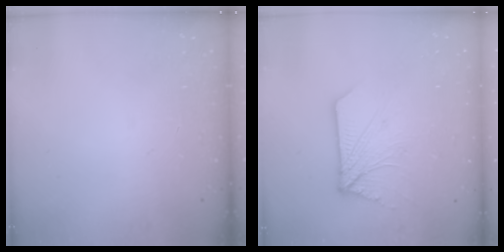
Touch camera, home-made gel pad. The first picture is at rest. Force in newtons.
{"total": 9.8, "press": 9.7, "slide": 0.9}